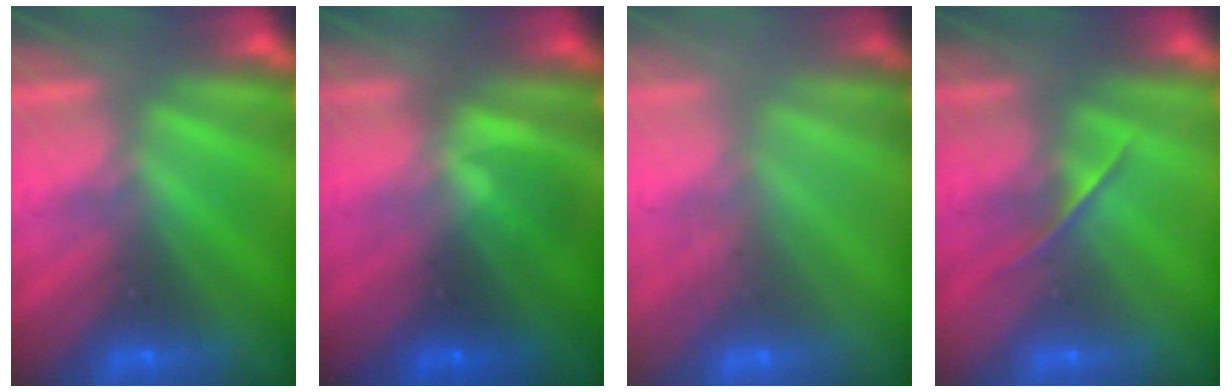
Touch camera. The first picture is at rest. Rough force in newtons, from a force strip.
{"total": 1.2}
{"total": 2.9}
{"total": 1.4}